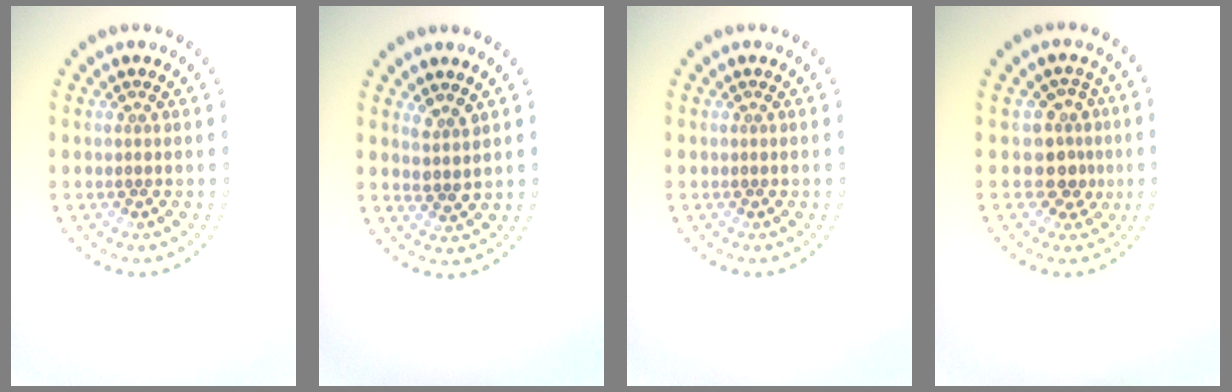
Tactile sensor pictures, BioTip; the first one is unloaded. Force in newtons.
{"total": 1.6, "press": 1.3, "slide": 1.0}
{"total": 0.0}
{"total": 2.7, "press": 2.3, "slide": 1.5}